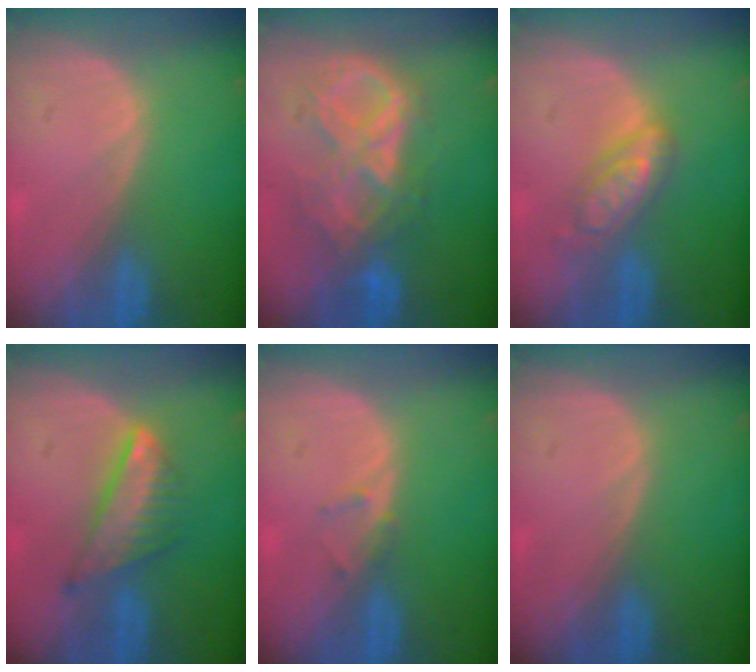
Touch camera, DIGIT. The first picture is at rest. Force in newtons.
{"total": 9.6, "press": 8.2, "slide": 5.0}
{"total": 5.3, "press": 5.2, "slide": 0.2}
{"total": 7.5, "press": 6.4, "slide": 3.9}
{"total": 1.3, "press": 1.1, "slide": 0.8}
{"total": 0.0}